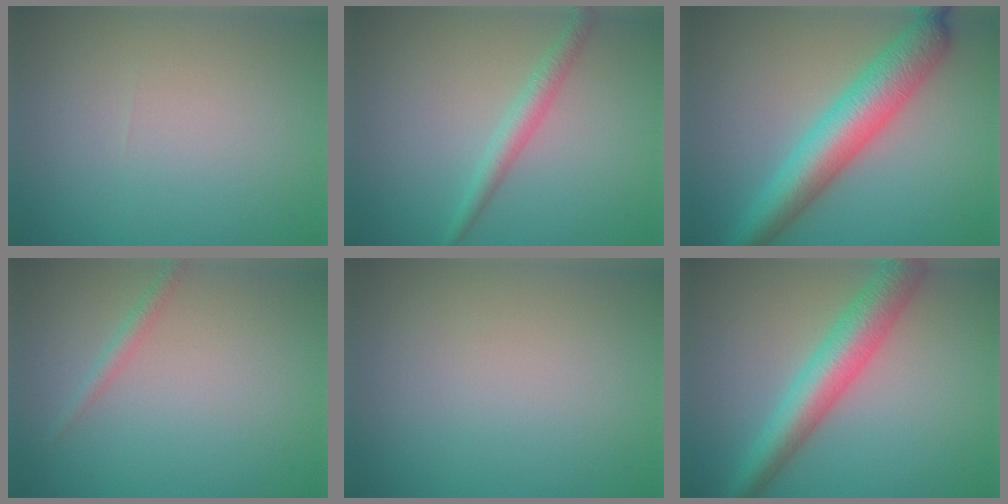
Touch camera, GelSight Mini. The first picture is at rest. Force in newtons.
{"total": 2.0, "press": 2.0, "slide": 0.0}
{"total": 7.1, "press": 7.1, "slide": 0.2}
{"total": 1.2, "press": 1.2, "slide": 0.1}
{"total": 0.0}
{"total": 6.1, "press": 6.1, "slide": 0.1}